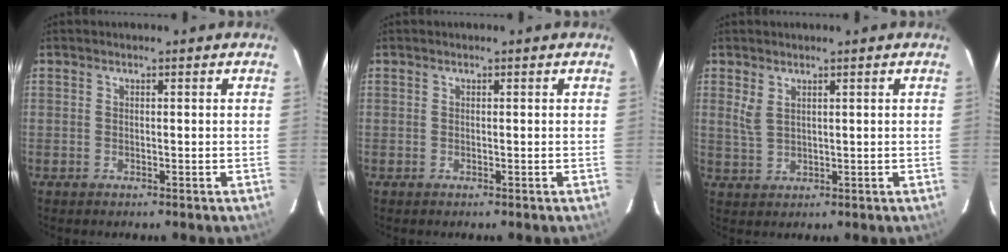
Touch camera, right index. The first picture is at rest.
{"total": 0.0}
{"total": 2.7, "force": [1.6, 1.2, 1.8], "torque": [-0.037, -0.003, 0.034]}